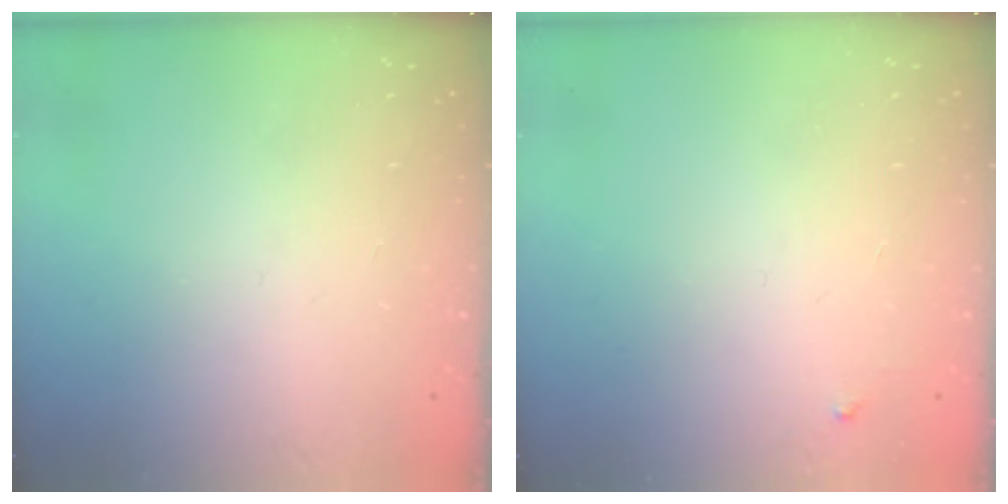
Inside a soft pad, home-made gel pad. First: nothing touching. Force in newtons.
{"total": 3.5, "press": 3.4, "slide": 0.4}